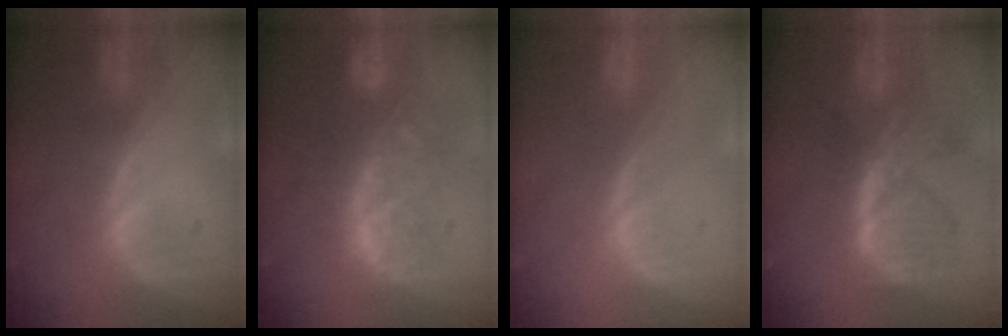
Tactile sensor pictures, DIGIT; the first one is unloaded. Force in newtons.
{"total": 9.7, "press": 8.5, "slide": 4.7}
{"total": 0.0}
{"total": 8.0, "press": 7.1, "slide": 3.8}